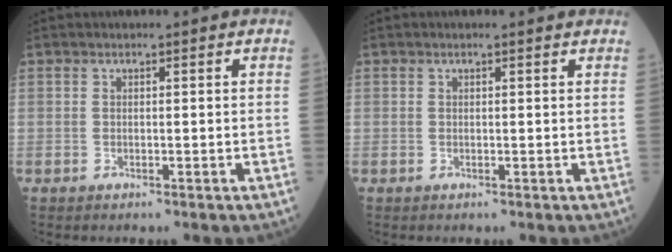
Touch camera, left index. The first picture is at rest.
{"total": 1.3, "force": [1.2, 0.1, 0.3], "torque": [-0.009, -0.001, 0.005]}